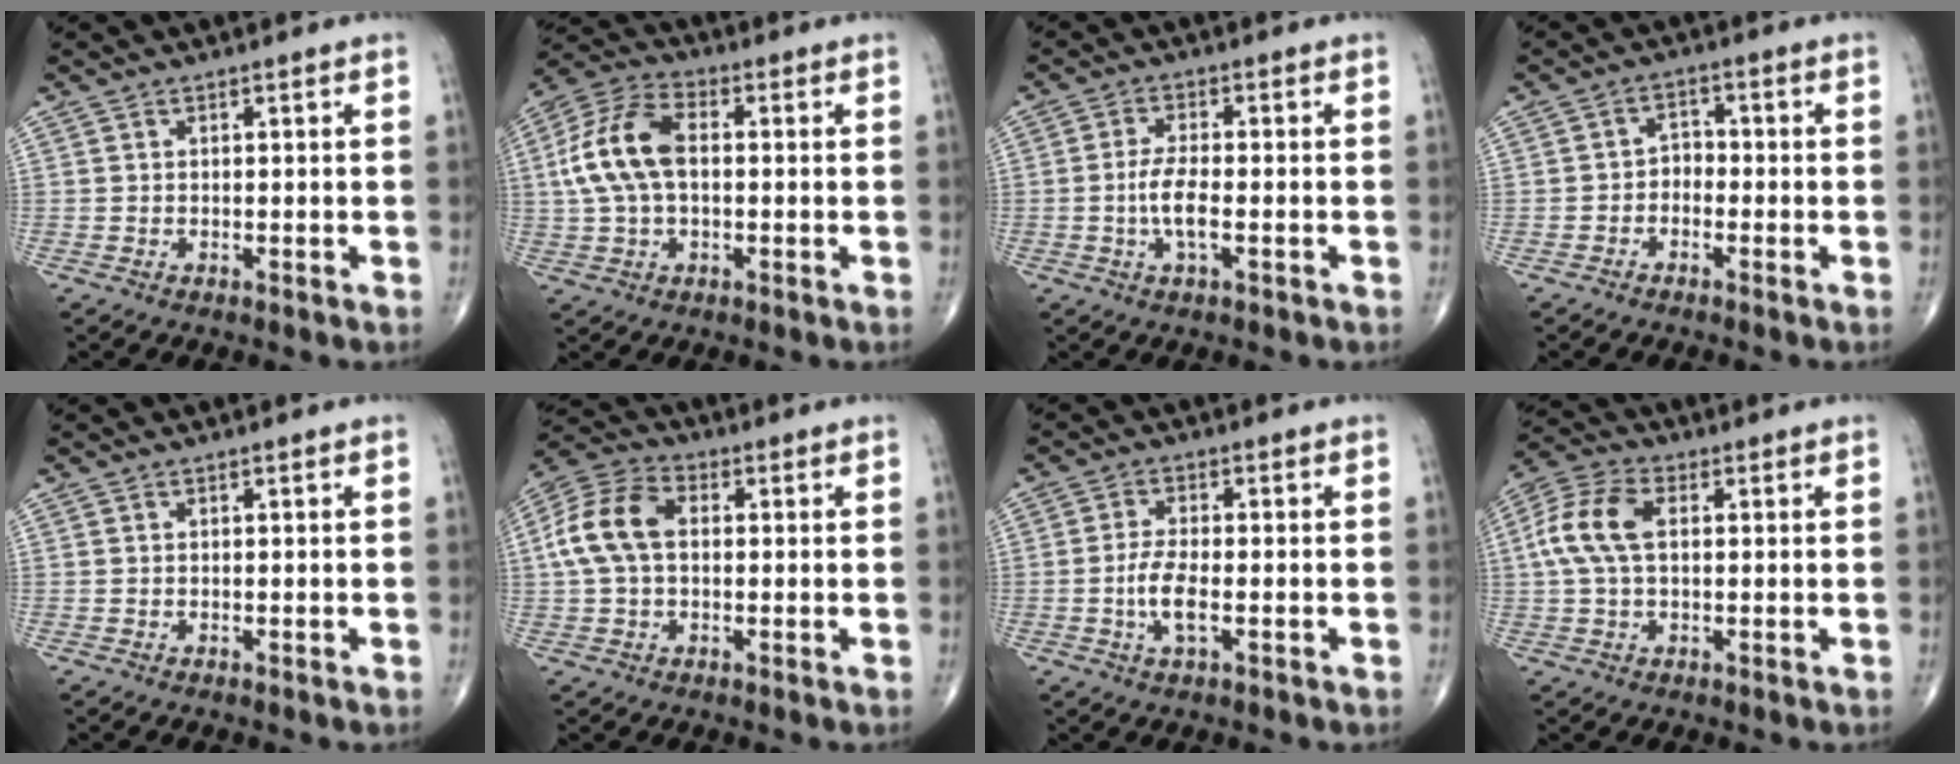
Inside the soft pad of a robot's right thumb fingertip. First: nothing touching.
{"total": 12.7, "force": [0.8, 7.4, 10.2], "torque": [-0.213, 0.028, 0.008]}
{"total": 5.2, "force": [-1.2, 1.6, 4.8], "torque": [-0.102, 0.004, -0.025]}
{"total": 2.9, "force": [-1.4, 2.1, 1.4], "torque": [-0.004, 0.021, -0.033]}
{"total": 0.0}
{"total": 11.4, "force": [1.0, 7.5, 8.5], "torque": [-0.179, 0.033, 0.012]}
{"total": 5.2, "force": [-1.3, 1.8, 4.7], "torque": [-0.102, 0.002, -0.026]}
{"total": 9.8, "force": [1.4, 5.6, 7.9], "torque": [-0.178, 0.026, 0.022]}